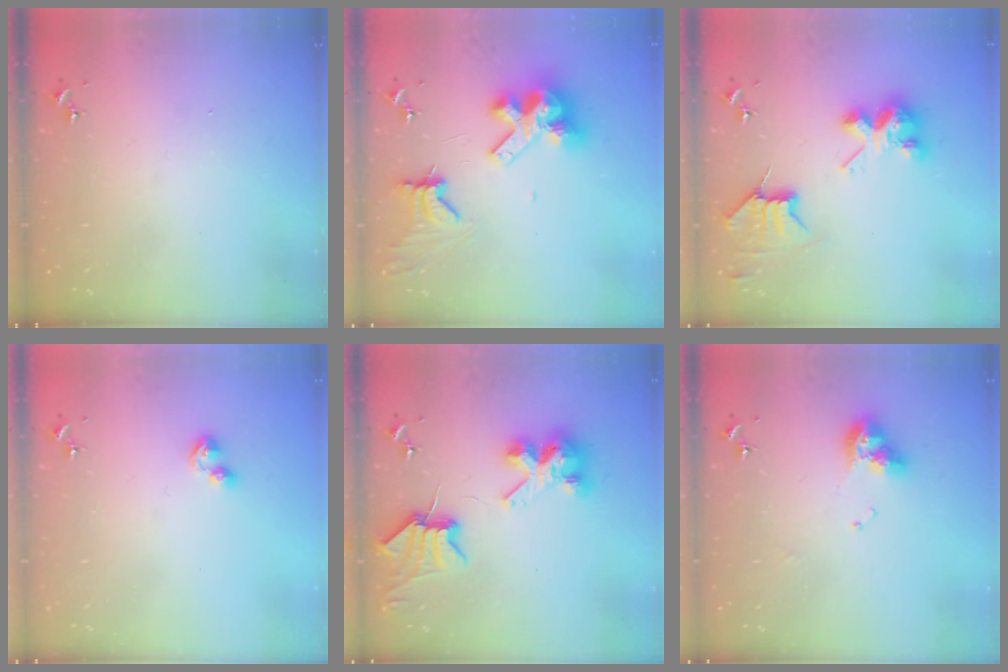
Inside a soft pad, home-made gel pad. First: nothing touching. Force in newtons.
{"total": 15.2, "press": 15.0, "slide": 2.0}
{"total": 9.0, "press": 9.0, "slide": 0.6}
{"total": 5.0, "press": 5.0, "slide": 0.6}
{"total": 9.7, "press": 9.6, "slide": 1.4}
{"total": 10.1, "press": 10.1, "slide": 1.1}